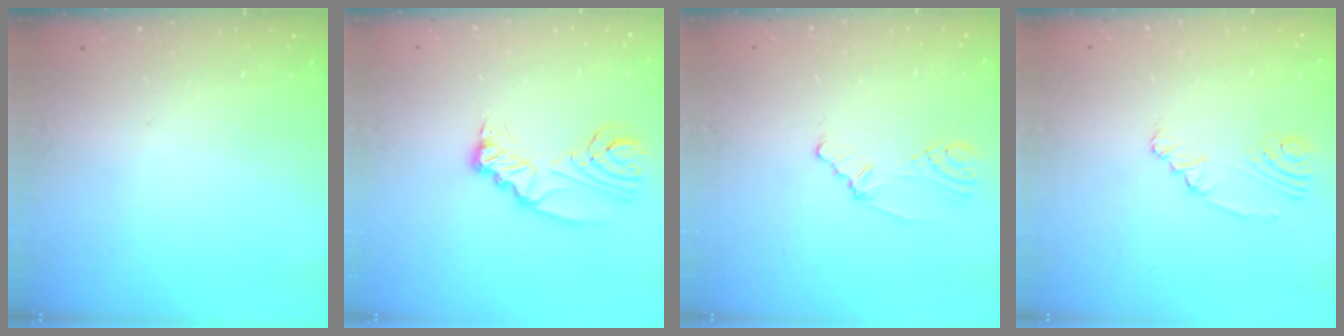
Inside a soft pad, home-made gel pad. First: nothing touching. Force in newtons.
{"total": 9.7, "press": 9.7, "slide": 0.8}
{"total": 1.8, "press": 1.7, "slide": 0.5}
{"total": 3.5, "press": 2.7, "slide": 2.1}